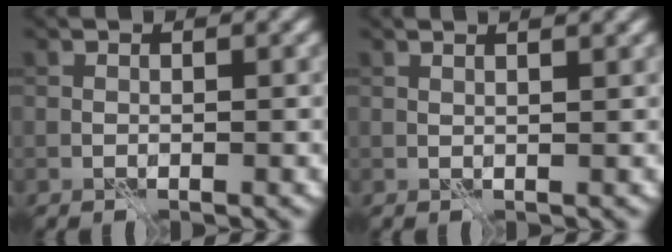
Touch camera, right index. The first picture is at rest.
{"total": 3.5, "force": [2.1, 1.4, 2.4], "torque": [-0.011, 0.022, -0.001]}